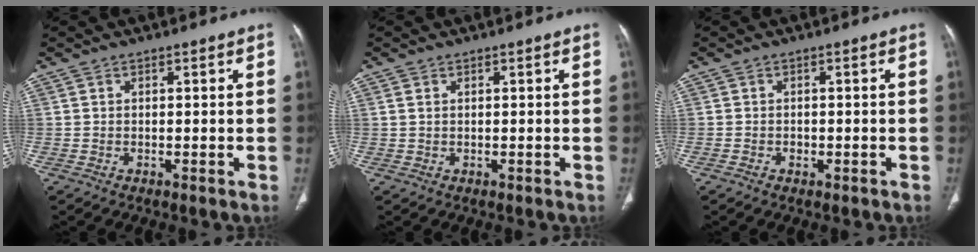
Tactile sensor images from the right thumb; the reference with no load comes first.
{"total": 0.6, "force": [0.3, 0.3, 0.3], "torque": [-0.009, 0.002, 0.007]}
{"total": 0.9, "force": [-0.4, 0.7, 0.4], "torque": [-0.003, 0.006, -0.004]}